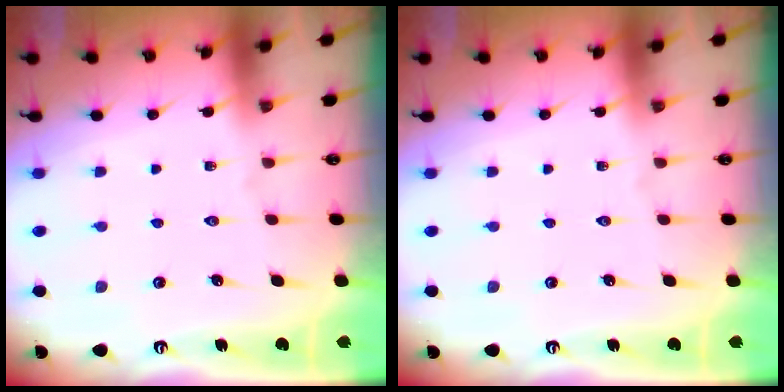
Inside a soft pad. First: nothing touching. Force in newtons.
{"total": 0.0}